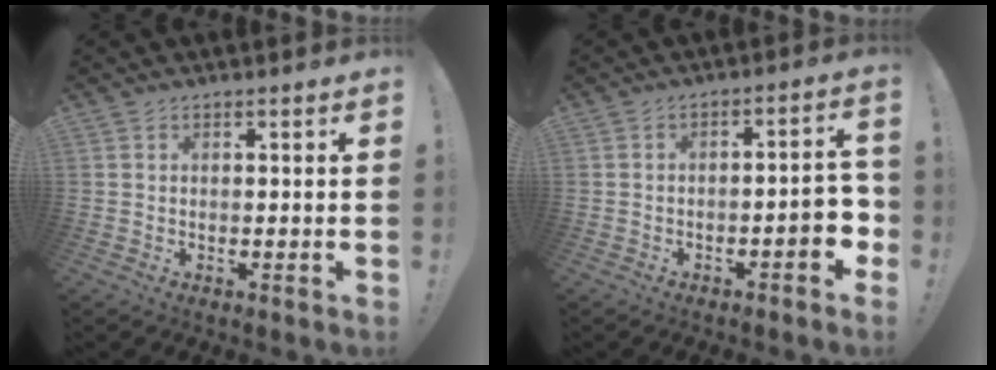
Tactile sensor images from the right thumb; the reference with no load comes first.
{"total": 7.5, "force": [-3.0, 2.1, 6.6], "torque": [-0.083, 0.011, -0.047]}